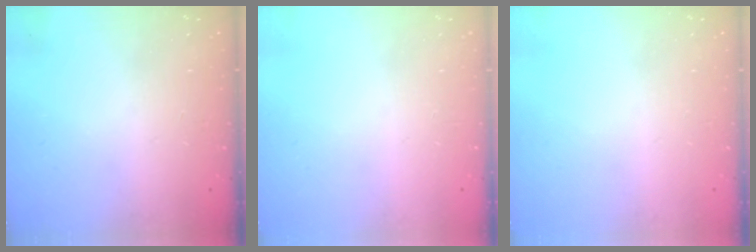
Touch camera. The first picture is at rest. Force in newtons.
{"total": 0.0}
{"total": 0.0}